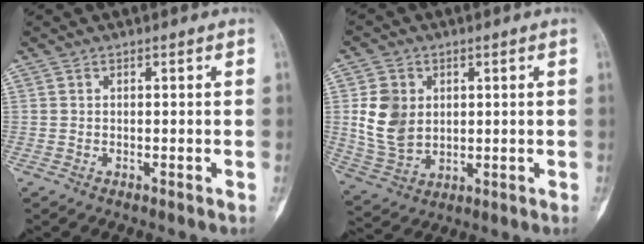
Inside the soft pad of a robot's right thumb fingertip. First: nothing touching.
{"total": 9.7, "force": [1.8, 7.6, 5.8], "torque": [-0.094, -0.010, 0.047]}